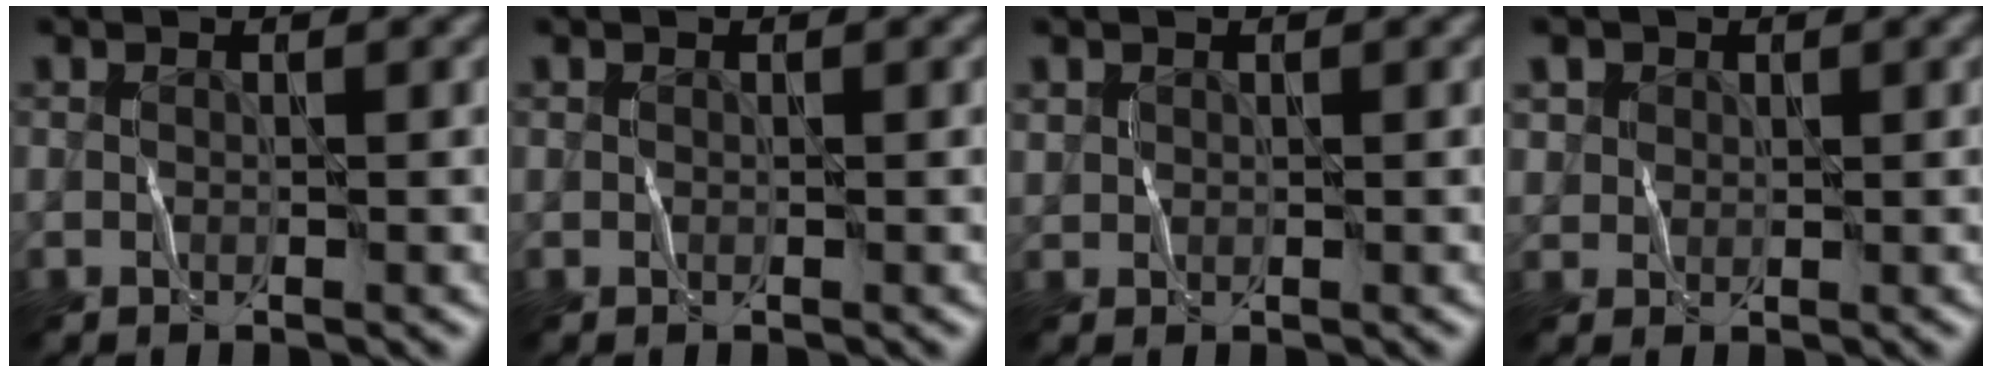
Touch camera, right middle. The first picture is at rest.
{"total": 0.0}
{"total": 0.6, "force": [0.2, -0.2, -0.5], "torque": [-0.006, -0.001, 0.015]}
{"total": 1.1, "force": [0.9, 0.7, -0.3], "torque": [-0.004, 0.010, 0.010]}